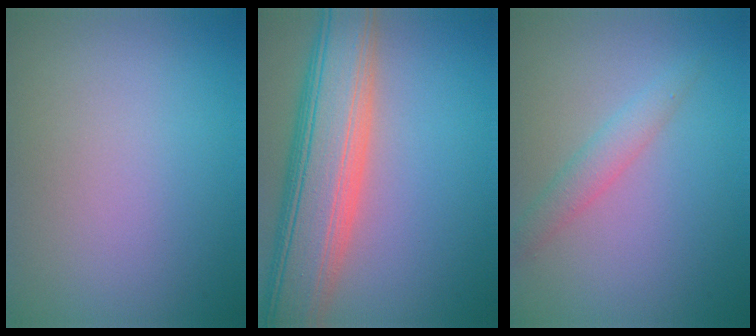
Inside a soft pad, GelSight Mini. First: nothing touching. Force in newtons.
{"total": 10.0, "press": 9.9, "slide": 0.9}
{"total": 1.9, "press": 1.9, "slide": 0.1}